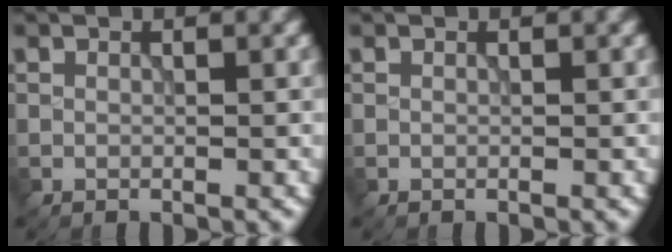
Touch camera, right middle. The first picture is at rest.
{"total": 0.0}